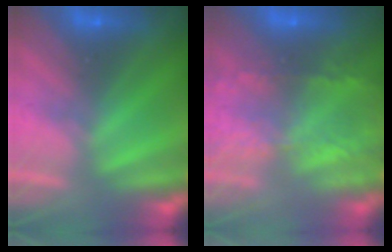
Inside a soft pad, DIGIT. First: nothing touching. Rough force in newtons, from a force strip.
{"total": 8.7}